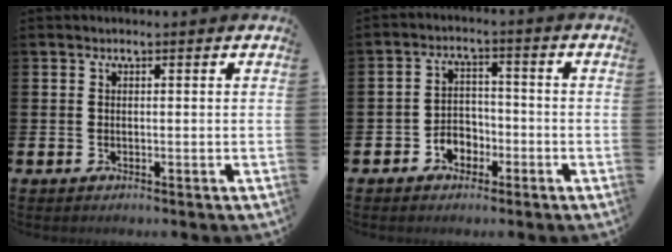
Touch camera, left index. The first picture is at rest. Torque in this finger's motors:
{"motor_torque": [0.47, 0.48, 0.03, 0.04]}